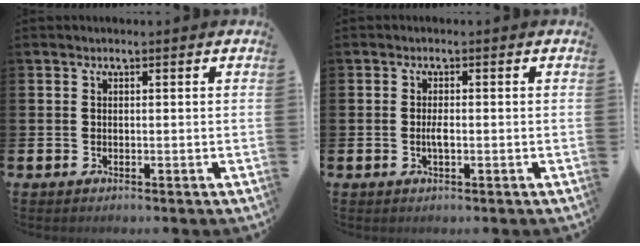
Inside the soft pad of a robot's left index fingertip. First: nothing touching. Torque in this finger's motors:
{"motor_torque": [0.10, 0.09, 0.06, 0.06]}